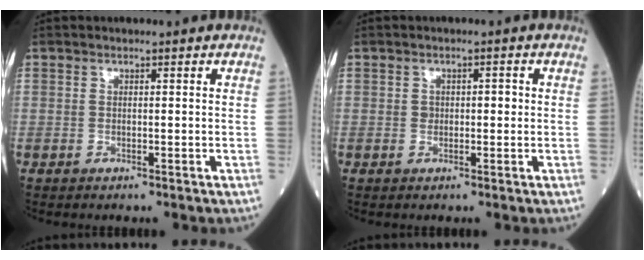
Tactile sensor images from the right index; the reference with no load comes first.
{"total": 2.1, "force": [0.1, 1.4, 1.6], "torque": [-0.025, 0.011, 0.004]}